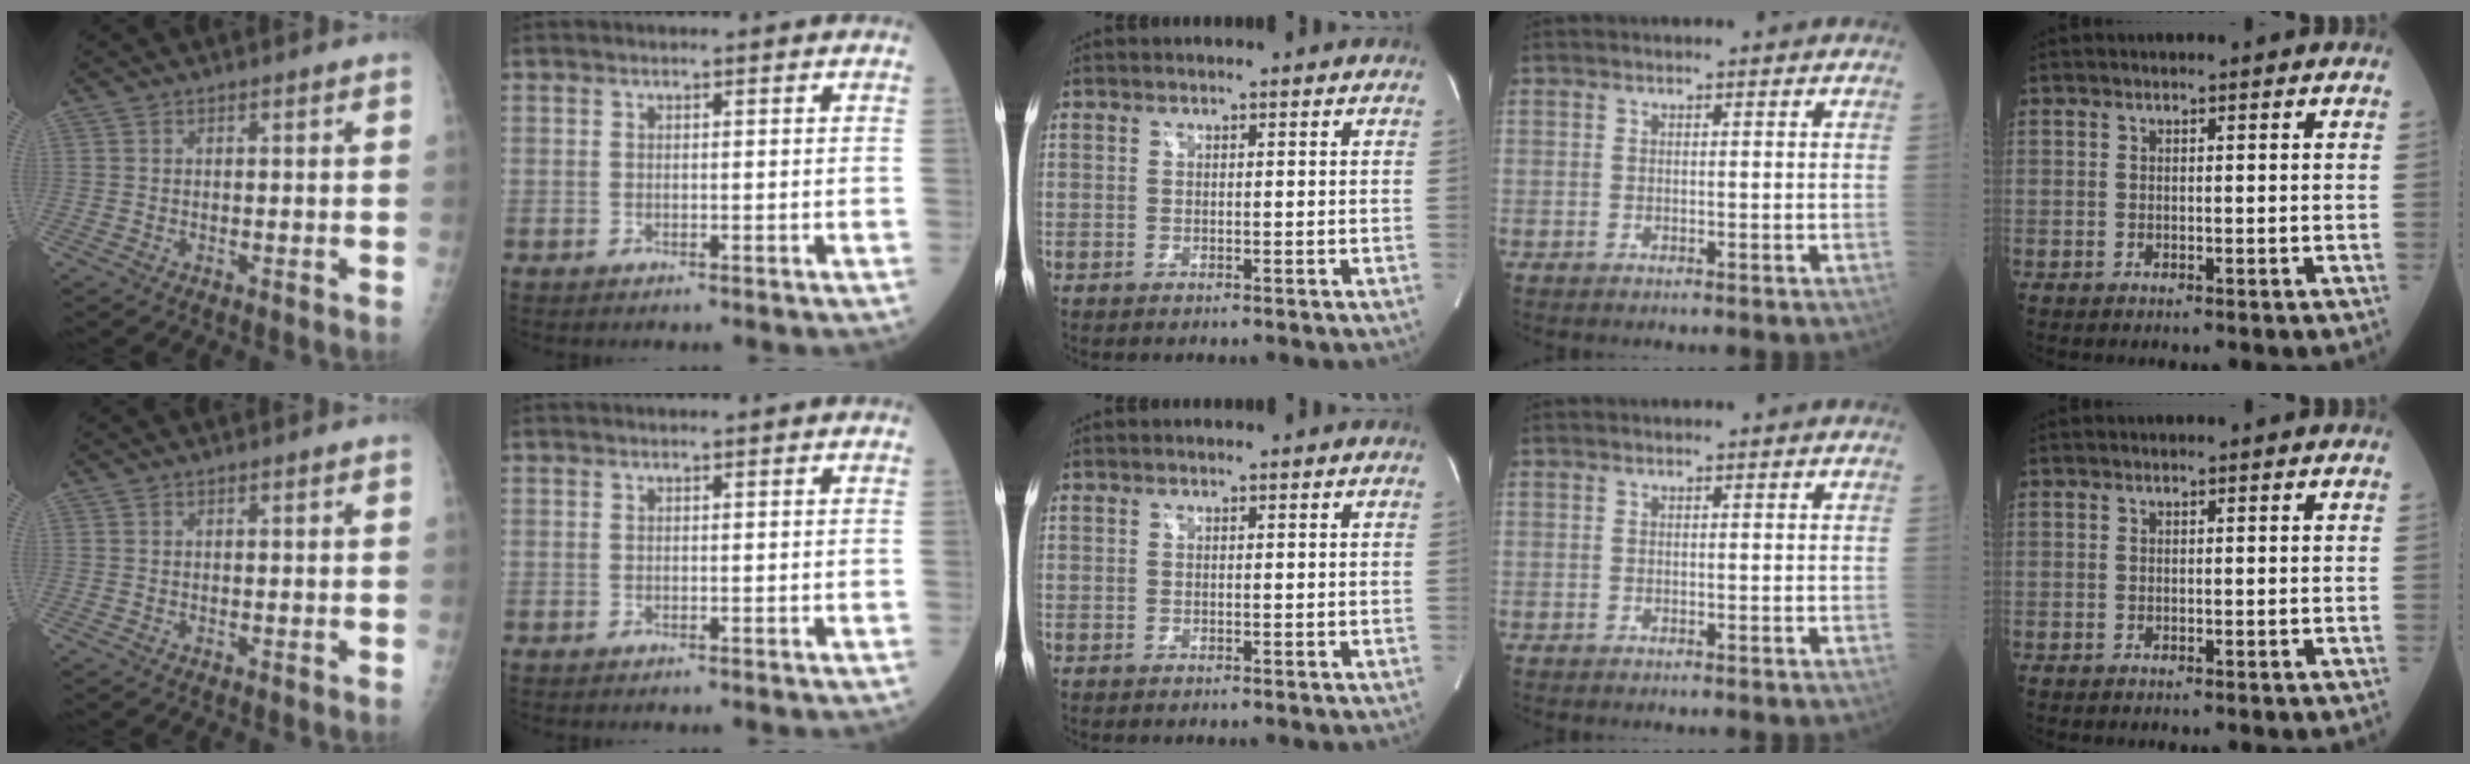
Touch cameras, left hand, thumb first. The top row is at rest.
{}